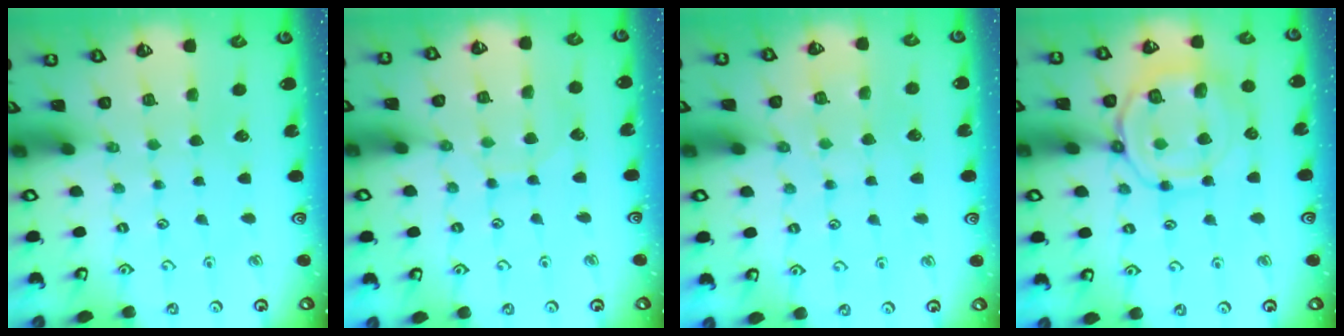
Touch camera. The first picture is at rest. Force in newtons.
{"total": 5.1, "press": 5.0, "slide": 0.5}
{"total": 6.3, "press": 6.2, "slide": 0.6}
{"total": 12.3, "press": 12.3, "slide": 1.4}